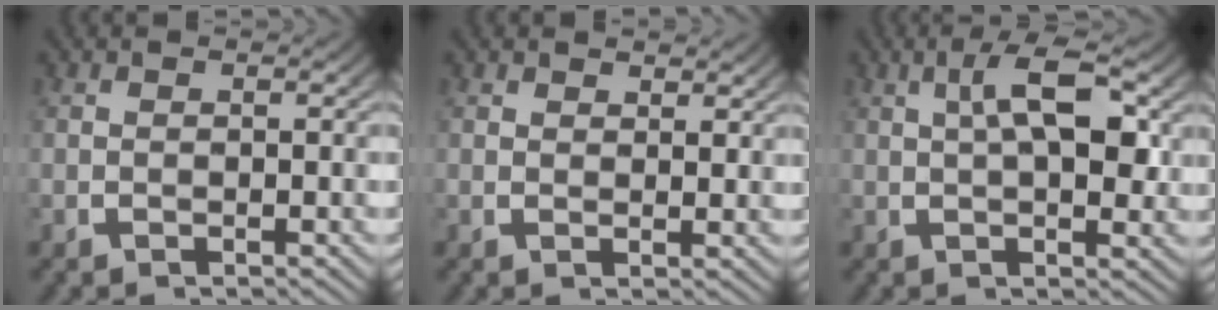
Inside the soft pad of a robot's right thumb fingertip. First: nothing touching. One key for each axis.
{"total": 2.0, "fx": 1.8, "fy": 0.7, "fz": 0.5, "tx": 0.004, "ty": -0.003, "tz": 0.028}
{"total": 5.4, "fx": 1.7, "fy": 2.0, "fz": 4.8, "tx": -0.067, "ty": 0.007, "tz": 0.025}